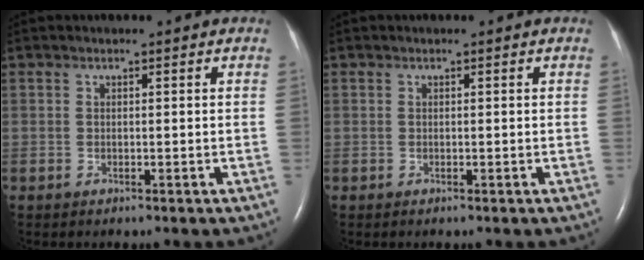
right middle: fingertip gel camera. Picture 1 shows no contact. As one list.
[{"total": 0.0}]